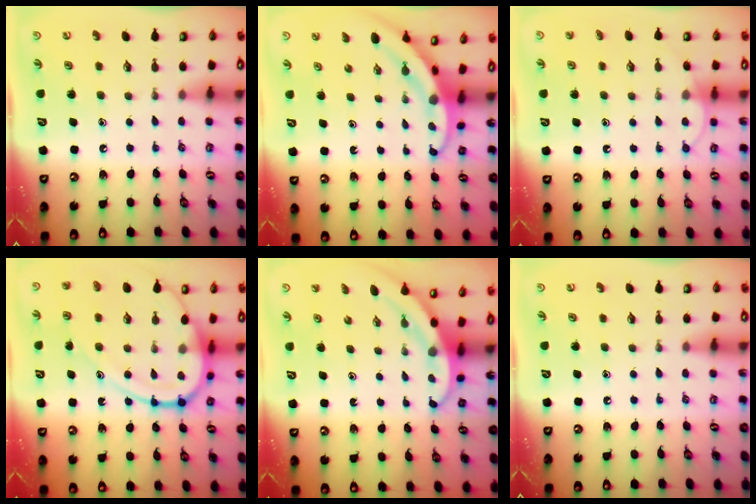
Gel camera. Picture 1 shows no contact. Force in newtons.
{"total": 3.2, "press": 3.2, "slide": 0.3}
{"total": 5.4, "press": 5.3, "slide": 0.5}
{"total": 13.9, "press": 13.8, "slide": 0.8}
{"total": 3.5, "press": 3.5, "slide": 0.2}
{"total": 0.0}